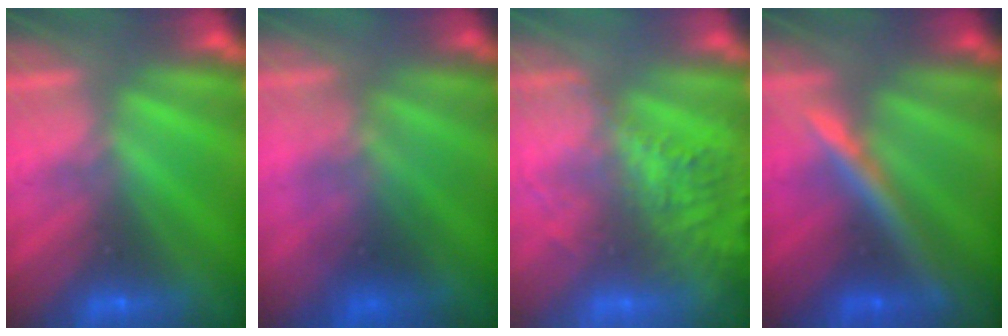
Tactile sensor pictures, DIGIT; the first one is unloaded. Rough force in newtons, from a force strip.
{"total": 1.5}
{"total": 7.1}
{"total": 2.4}